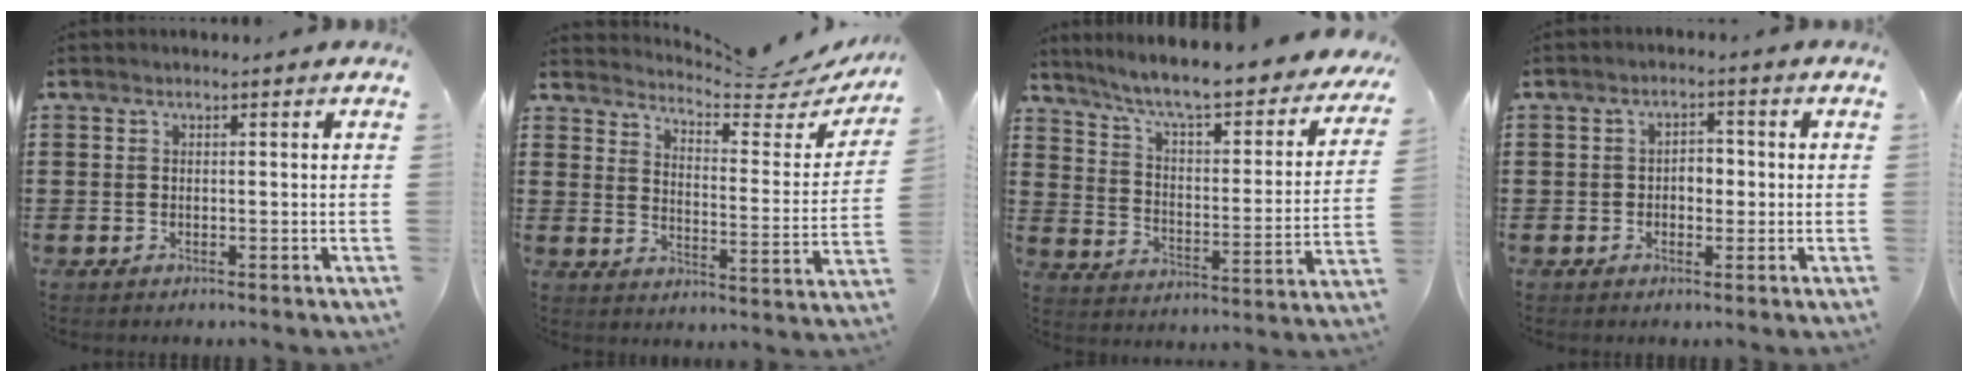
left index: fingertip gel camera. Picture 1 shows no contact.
{"total": 5.4, "force": [5.2, 0.1, 1.6], "torque": [-0.042, -0.048, 0.083]}
{"total": 7.8, "force": [6.6, 0.3, 4.2], "torque": [-0.106, -0.049, 0.107]}
{"total": 2.7, "force": [-0.3, 1.7, 2.1], "torque": [-0.035, 0.002, -0.011]}